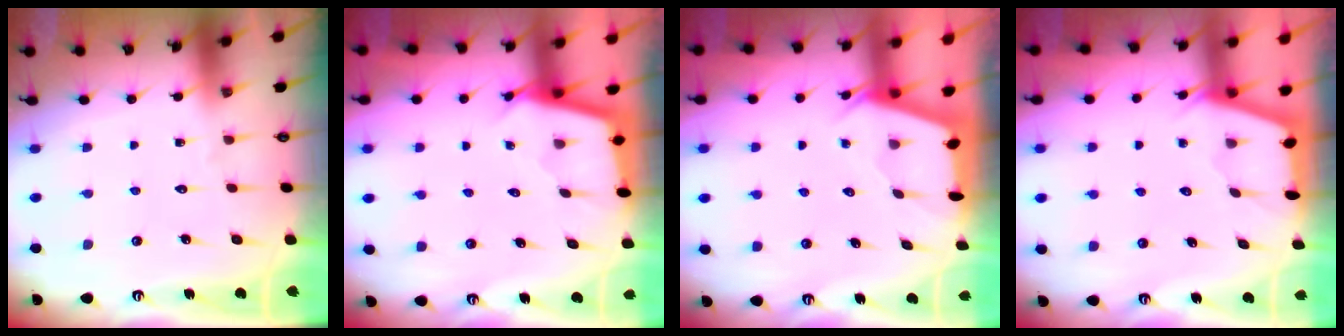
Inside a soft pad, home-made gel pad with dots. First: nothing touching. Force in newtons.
{"total": 2.5, "press": 2.5, "slide": 0.2}
{"total": 2.0, "press": 2.0, "slide": 0.3}
{"total": 3.0, "press": 3.0, "slide": 0.1}